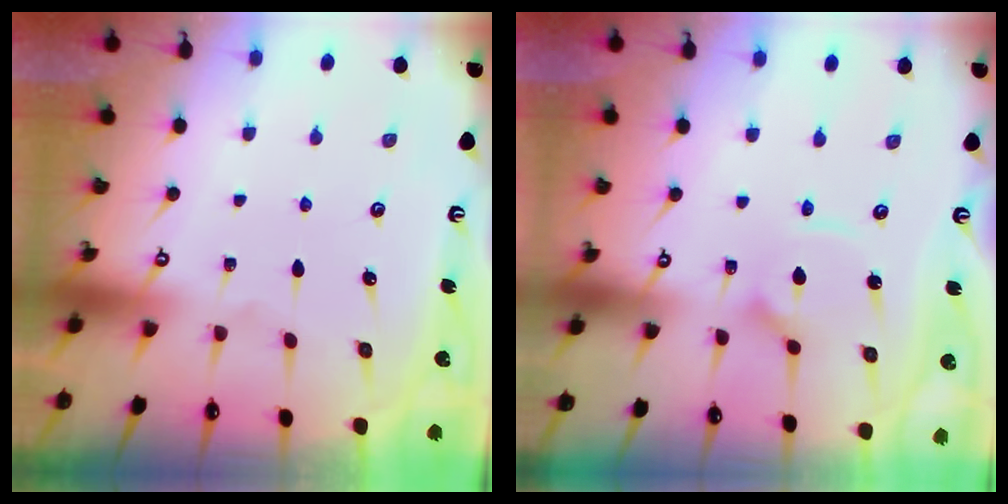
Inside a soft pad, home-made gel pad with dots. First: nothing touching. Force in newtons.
{"total": 5.5, "press": 5.5, "slide": 0.7}